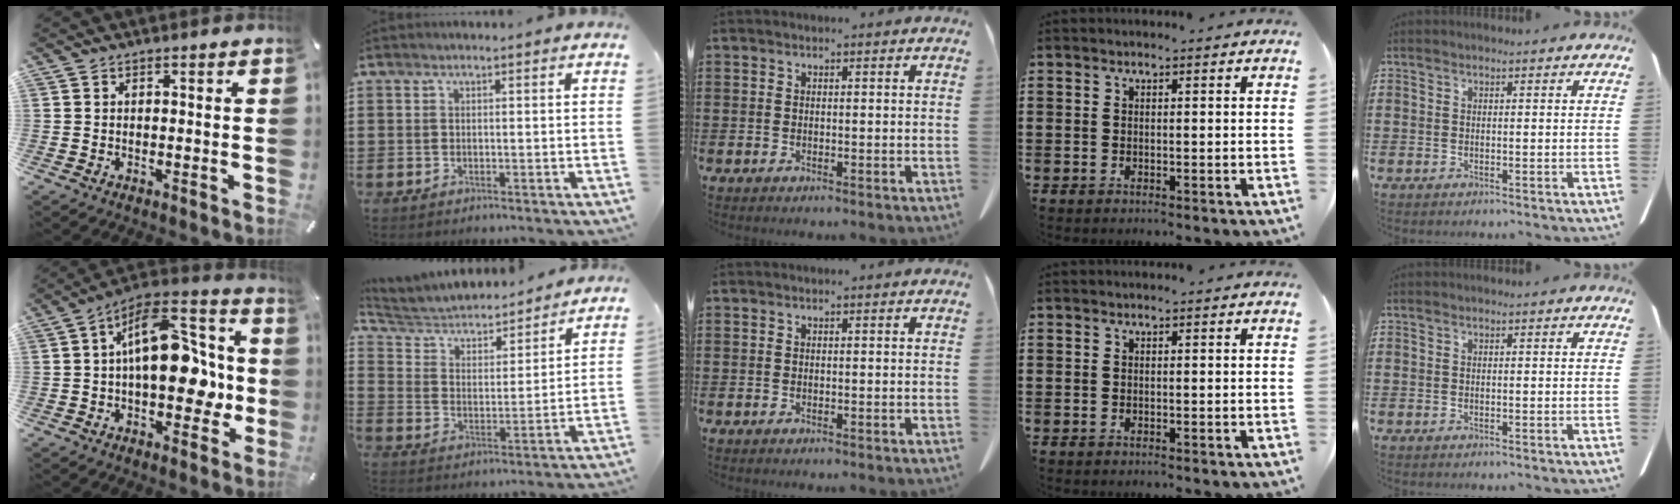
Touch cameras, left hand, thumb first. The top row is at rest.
{"thumb": {"total": 18.0, "force": [1.1, 10.6, 14.5], "torque": [-0.203, -0.010, 0.020]}, "index": {"total": 3.9, "force": [3.6, 1.2, 0.6], "torque": [-0.035, -0.028, 0.054]}}